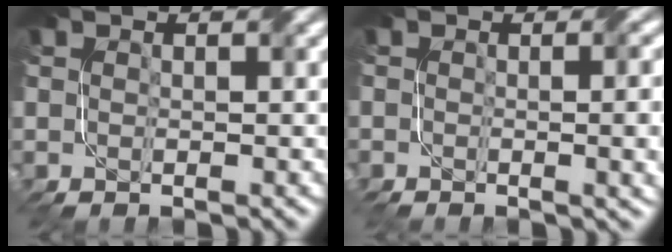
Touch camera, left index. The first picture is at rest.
{"total": 4.6, "force": [-1.4, 2.0, 3.9], "torque": [-0.001, 0.009, -0.008]}